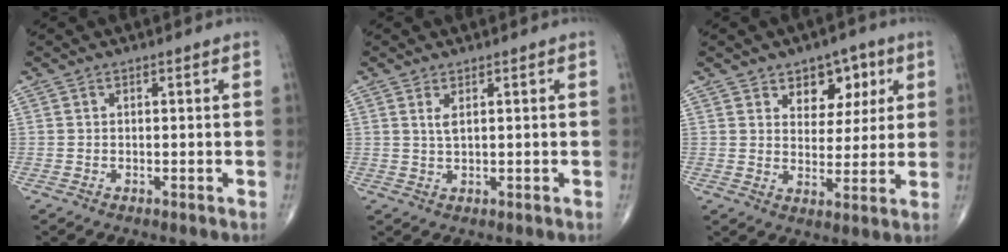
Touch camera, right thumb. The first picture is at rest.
{"total": 1.8, "force": [0.8, 0.5, 1.6], "torque": [-0.035, -0.004, 0.021]}
{"total": 8.4, "force": [4.1, 5.6, 4.7], "torque": [-0.026, -0.018, 0.060]}